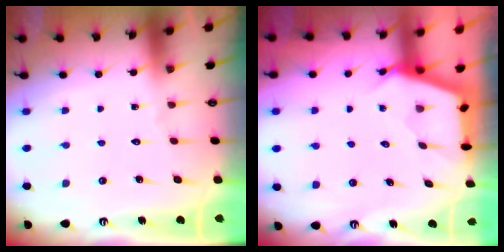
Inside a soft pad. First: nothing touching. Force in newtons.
{"total": 2.6, "press": 2.5, "slide": 0.4}